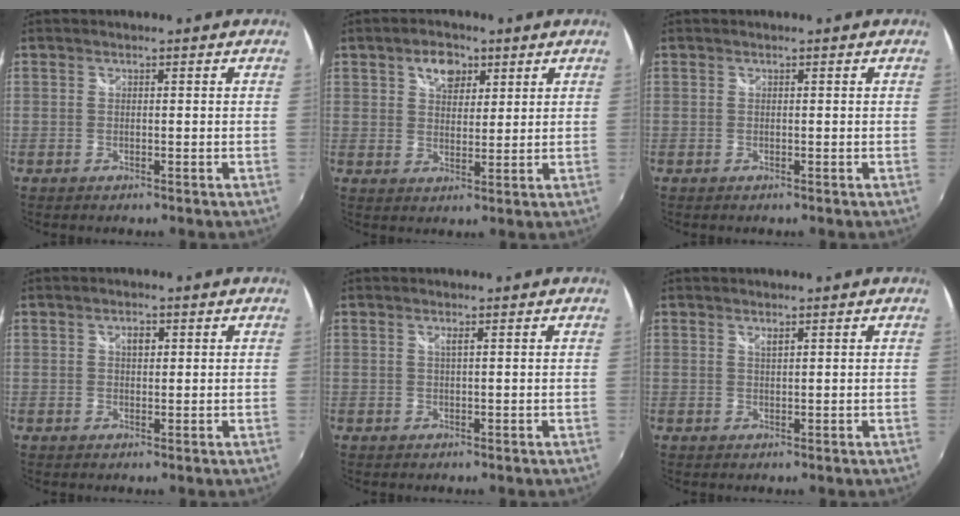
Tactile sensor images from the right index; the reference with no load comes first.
{"total": 5.9, "force": [3.1, 3.8, 3.2], "torque": [-0.045, 0.015, 0.052]}
{"total": 0.0}
{"total": 2.0, "force": [0.6, 1.2, 1.4], "torque": [-0.021, 0.005, 0.010]}
{"total": 0.8, "force": [0.3, -0.2, 0.7], "torque": [-0.013, 0.000, 0.004]}
{"total": 0.9, "force": [0.6, 0.2, 0.6], "torque": [-0.011, 0.001, 0.011]}